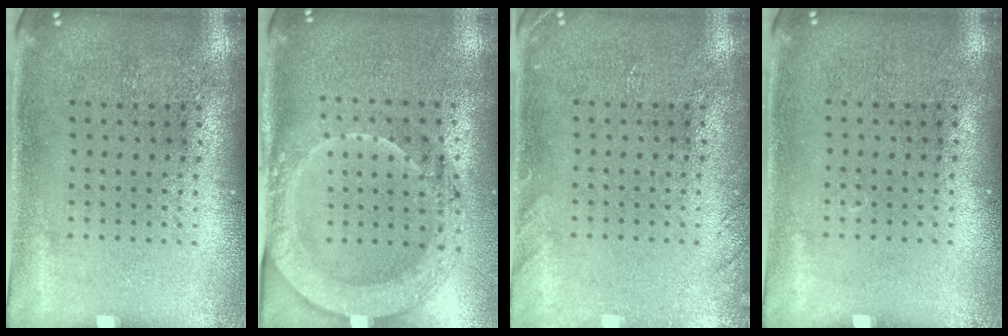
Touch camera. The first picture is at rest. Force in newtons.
{"total": 2.0, "press": 2.0, "slide": 0.5}
{"total": 1.4, "press": 1.4, "slide": 0.1}
{"total": 0.0}